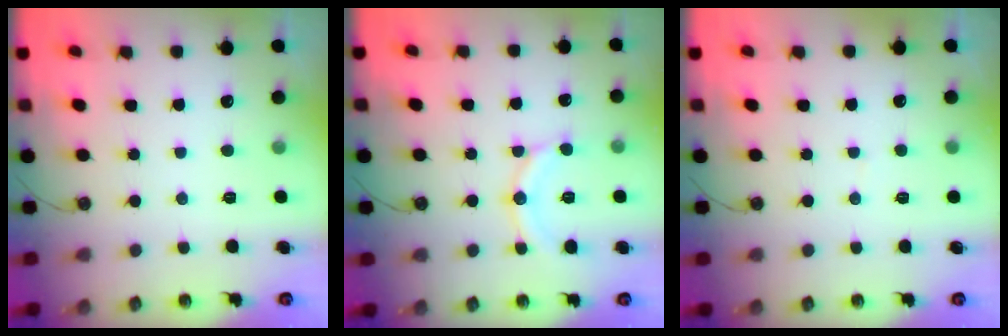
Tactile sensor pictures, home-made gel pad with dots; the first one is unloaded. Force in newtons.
{"total": 12.8, "press": 12.7, "slide": 1.1}
{"total": 1.9, "press": 1.9, "slide": 0.2}